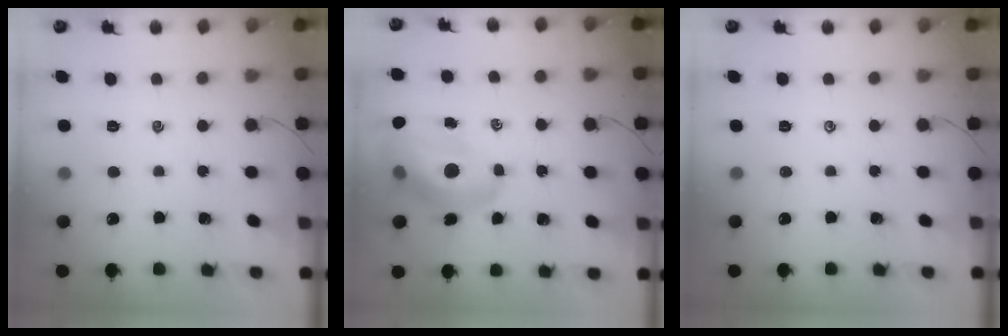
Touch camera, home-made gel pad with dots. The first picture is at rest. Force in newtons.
{"total": 13.8, "press": 13.2, "slide": 3.9}
{"total": 0.0}